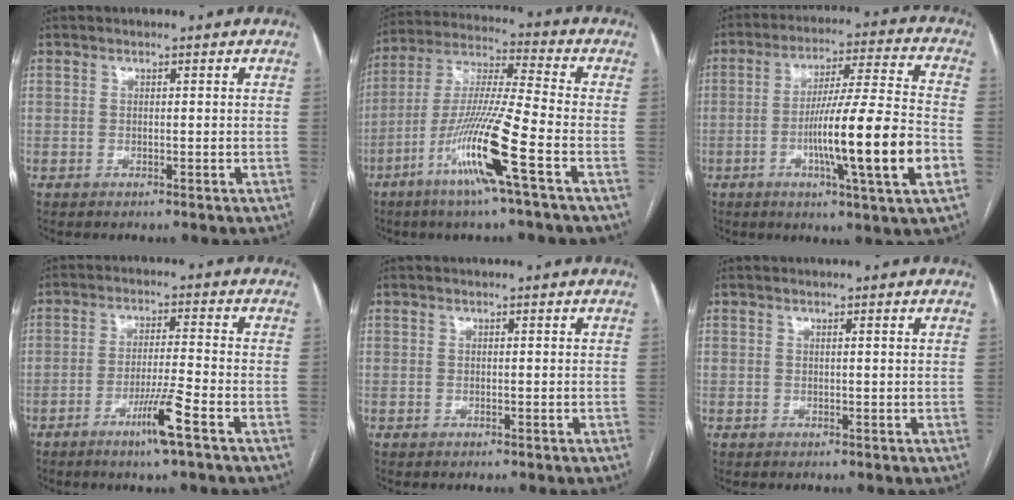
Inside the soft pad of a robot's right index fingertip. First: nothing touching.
{"total": 14.9, "force": [-6.7, -0.8, 13.2], "torque": [-0.268, -0.017, -0.130]}
{"total": 17.0, "force": [-4.6, -0.6, 16.4], "torque": [-0.276, -0.008, -0.079]}
{"total": 6.8, "force": [-3.7, -0.9, 5.6], "torque": [-0.102, -0.011, -0.071]}
{"total": 0.0}
{"total": 0.6, "force": [0.4, -0.1, 0.5], "torque": [-0.008, 0.002, 0.005]}